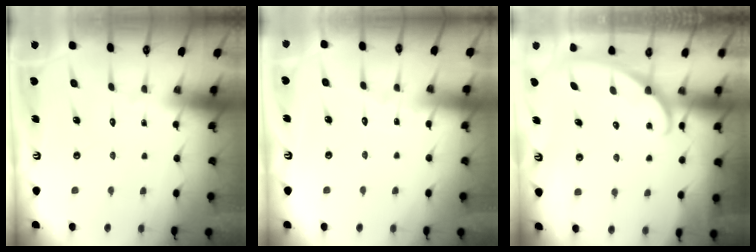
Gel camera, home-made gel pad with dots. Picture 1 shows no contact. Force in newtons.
{"total": 3.3, "press": 3.2, "slide": 0.4}
{"total": 1.7, "press": 1.7, "slide": 0.2}